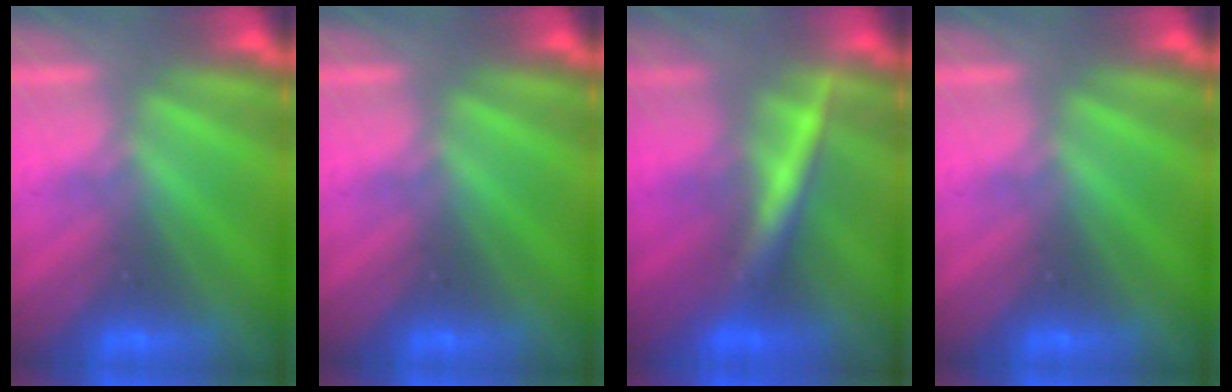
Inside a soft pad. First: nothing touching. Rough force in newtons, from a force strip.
{"total": 0.0}
{"total": 2.4}
{"total": 0.0}